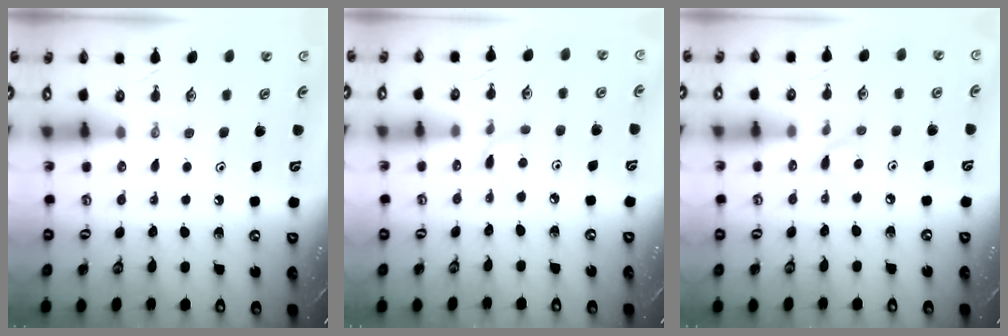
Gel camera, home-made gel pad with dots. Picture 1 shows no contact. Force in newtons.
{"total": 2.6, "press": 2.6, "slide": 0.3}
{"total": 4.6, "press": 4.5, "slide": 0.6}